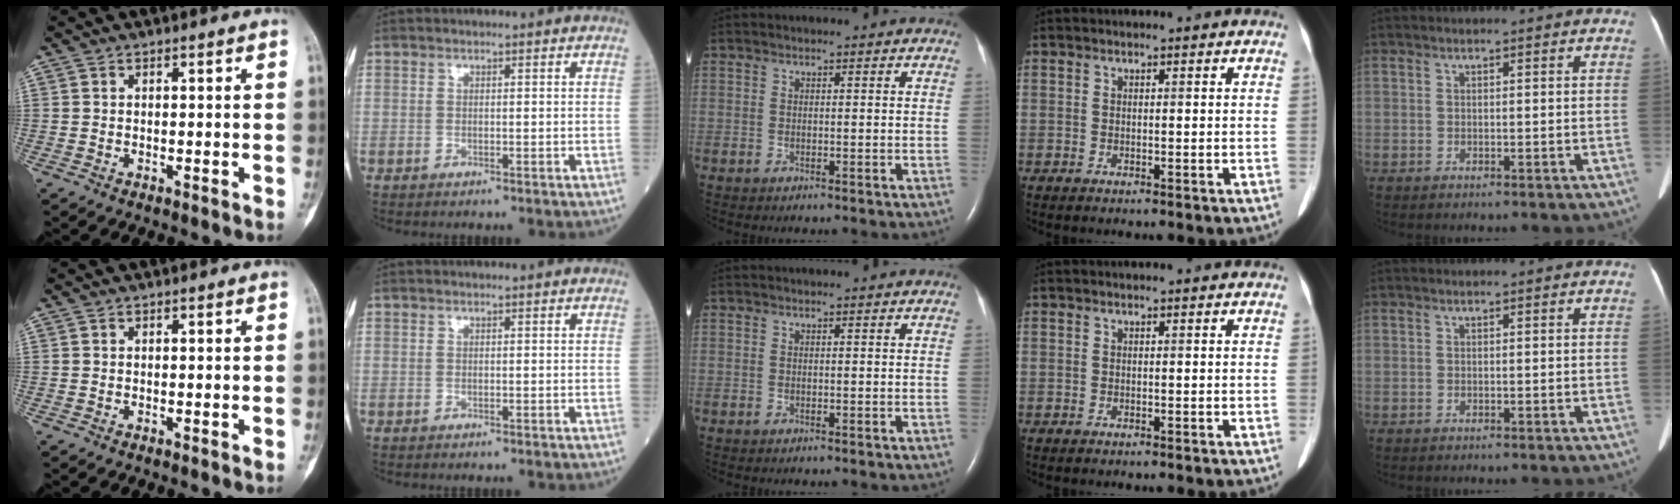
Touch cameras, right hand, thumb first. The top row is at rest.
{}